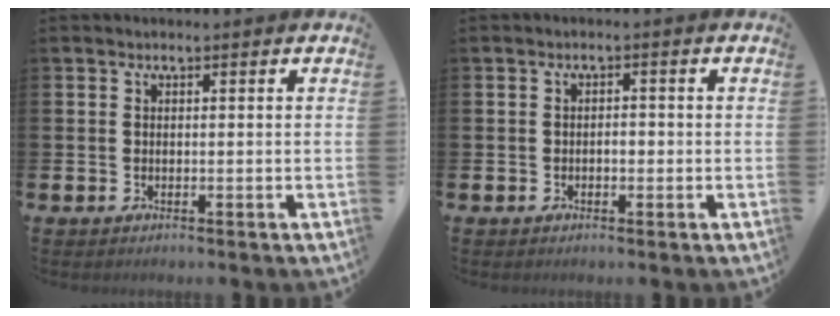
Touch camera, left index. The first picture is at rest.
{"total": 1.1, "force": [-0.4, 0.7, 0.8], "torque": [-0.013, 0.000, -0.009]}